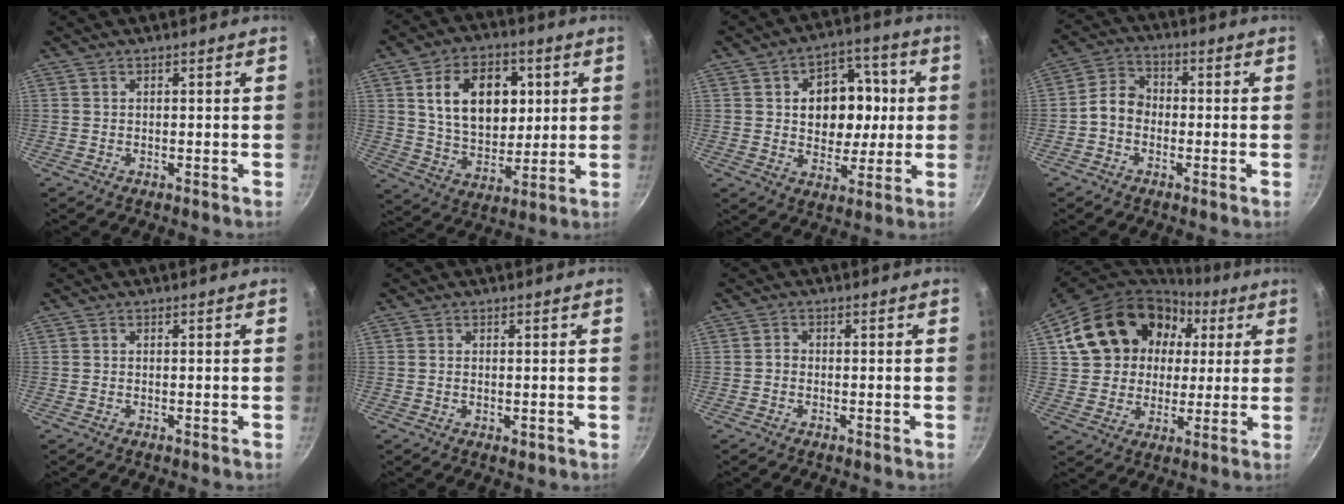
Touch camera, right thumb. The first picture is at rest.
{"total": 16.7, "force": [4.3, 11.5, 11.3], "torque": [-0.144, -0.010, 0.075]}
{"total": 14.1, "force": [1.4, 10.6, 9.1], "torque": [-0.086, 0.013, 0.022]}
{"total": 5.7, "force": [-1.3, 4.6, 3.2], "torque": [-0.036, 0.025, -0.040]}
{"total": 0.0}
{"total": 1.2, "force": [0.0, 0.6, 1.1], "torque": [-0.017, -0.003, -0.002]}
{"total": 1.1, "force": [-0.4, 0.8, 0.5], "torque": [-0.006, 0.005, -0.010]}
{"total": 21.3, "force": [6.1, 17.2, 10.8], "torque": [-0.175, 0.034, 0.109]}